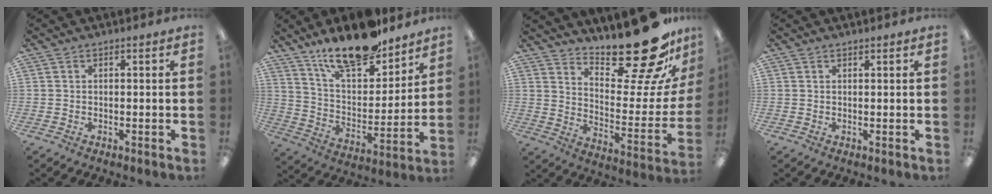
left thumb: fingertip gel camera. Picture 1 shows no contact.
{"total": 17.9, "force": [14.8, 5.7, 8.2], "torque": [-0.141, -0.098, 0.258]}
{"total": 24.9, "force": [19.9, 6.4, 13.5], "torque": [-0.161, -0.153, 0.316]}
{"total": 0.6, "force": [0.5, 0.1, 0.1], "torque": [0.005, -0.001, 0.008]}